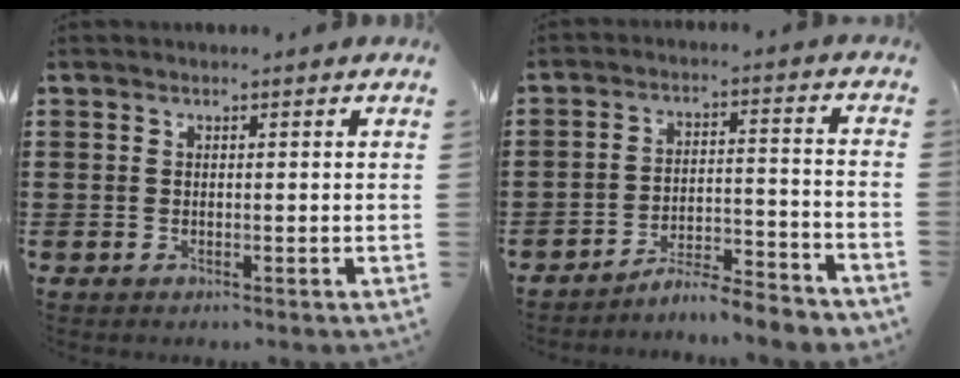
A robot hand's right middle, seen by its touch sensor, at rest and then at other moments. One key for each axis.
{"total": 5.8, "fx": -5.7, "fy": -0.1, "fz": 0.7, "tx": -0.011, "ty": 0.001, "tz": -0.116}